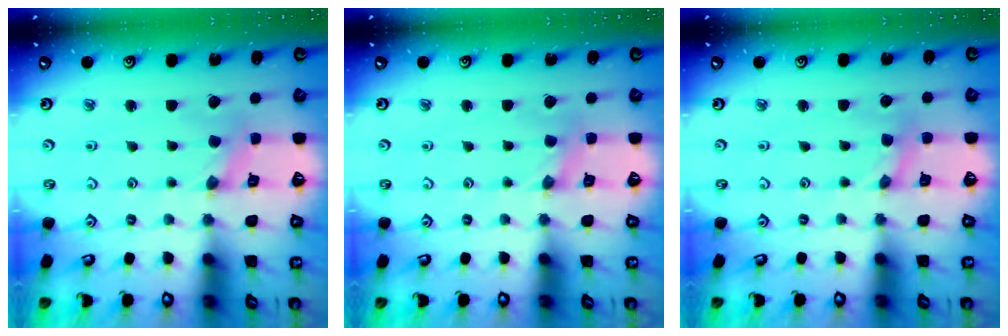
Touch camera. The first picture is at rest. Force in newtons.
{"total": 1.4, "press": 1.4, "slide": 0.2}
{"total": 1.4, "press": 1.4, "slide": 0.3}